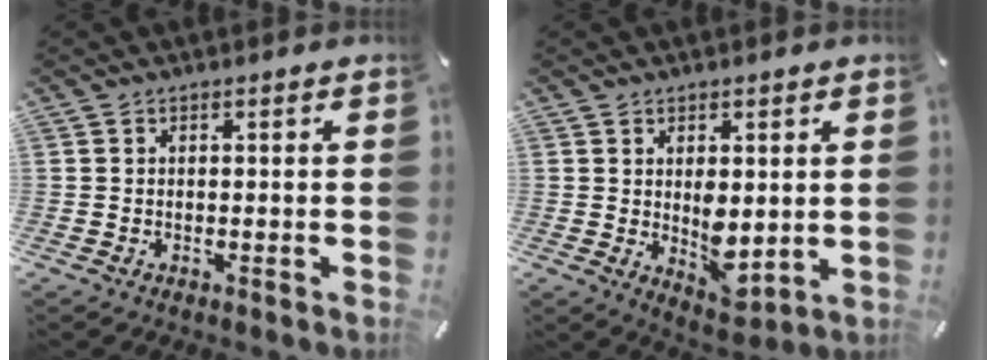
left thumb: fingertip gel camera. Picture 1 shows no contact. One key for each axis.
{"total": 6.8, "fx": 0.6, "fy": 4.0, "fz": 5.5, "tx": -0.076, "ty": -0.006, "tz": 0.011}